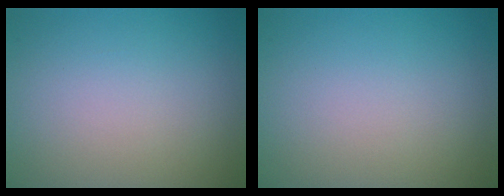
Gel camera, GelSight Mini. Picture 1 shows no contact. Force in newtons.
{"total": 0.0}